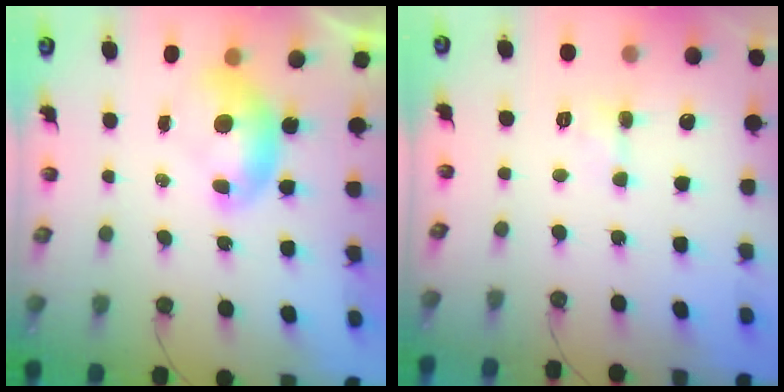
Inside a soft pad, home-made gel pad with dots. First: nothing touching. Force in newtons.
{"total": 1.0, "press": 1.0, "slide": 0.1}